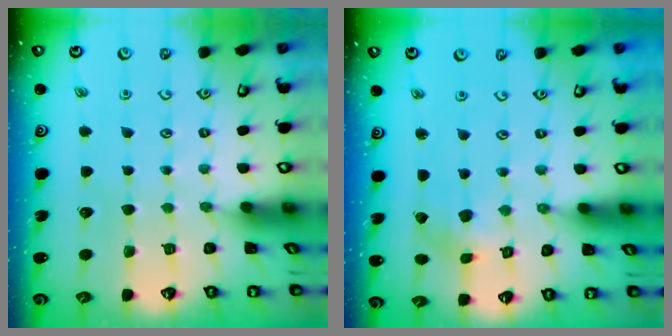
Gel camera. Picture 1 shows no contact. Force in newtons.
{"total": 1.4, "press": 1.4, "slide": 0.2}